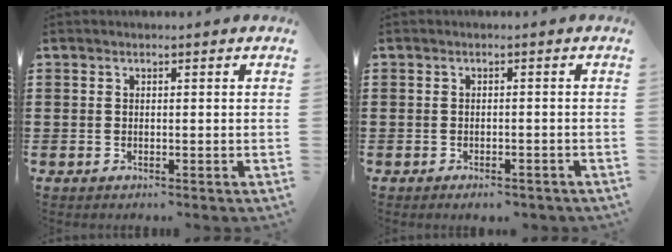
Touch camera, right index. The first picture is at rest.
{"total": 1.4, "force": [-1.4, 0.3, 0.3], "torque": [-0.012, -0.001, -0.027]}